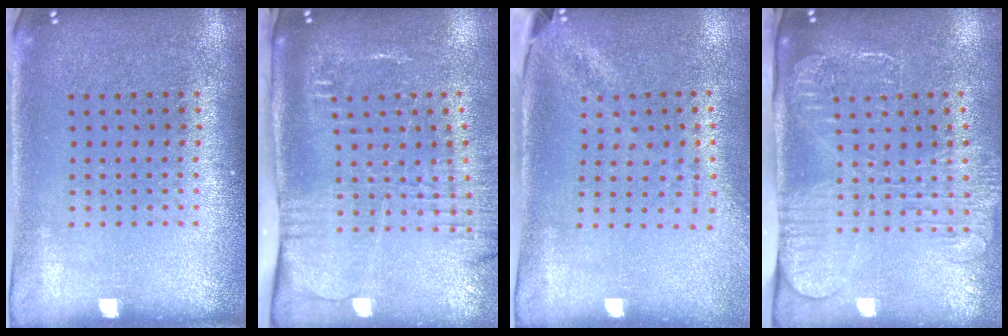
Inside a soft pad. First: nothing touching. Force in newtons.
{"total": 2.7, "press": 2.1, "slide": 1.7}
{"total": 1.8, "press": 1.4, "slide": 1.2}
{"total": 2.7, "press": 2.1, "slide": 1.7}